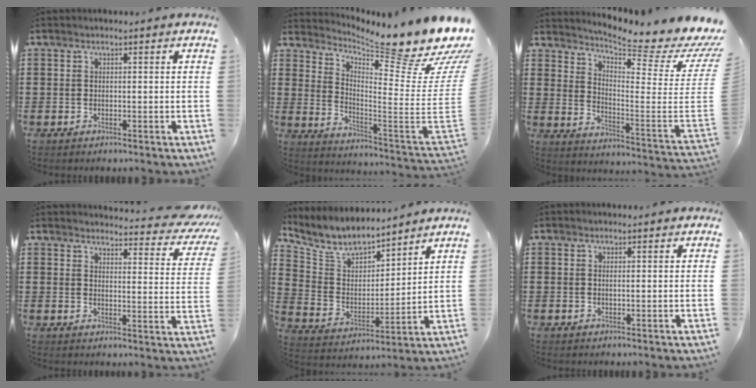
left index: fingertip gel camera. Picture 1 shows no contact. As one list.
[{"total": 12.1, "force": [10.4, 0.8, 6.0], "torque": [-0.102, -0.103, 0.165]}, {"total": 6.7, "force": [5.9, -0.8, 3.0], "torque": [-0.067, -0.074, 0.089]}, {"total": 4.4, "force": [4.1, 0.4, 1.5], "torque": [-0.032, -0.031, 0.067]}, {"total": 7.9, "force": [7.1, 2.6, 2.0], "torque": [-0.080, -0.042, 0.128]}, {"total": 0.0}]